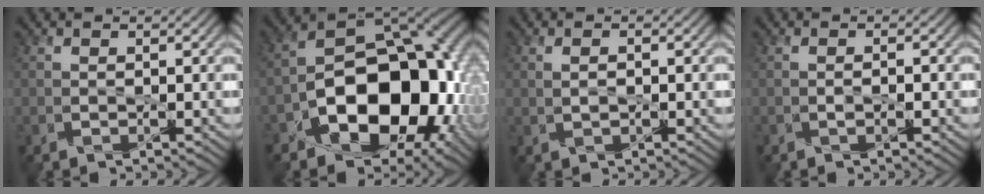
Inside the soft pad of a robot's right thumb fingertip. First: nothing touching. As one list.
[{"total": 16.6, "force": [-5.4, 10.5, 11.7], "torque": [-0.170, -0.026, -0.089]}, {"total": 1.5, "force": [0.3, 0.8, 1.2], "torque": [-0.012, 0.006, 0.000]}, {"total": 0.7, "force": [-0.5, -0.1, 0.5], "torque": [0.003, 0.002, -0.006]}]